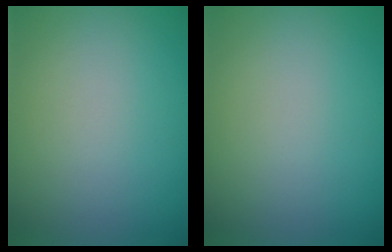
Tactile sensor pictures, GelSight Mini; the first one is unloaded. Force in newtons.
{"total": 0.0}